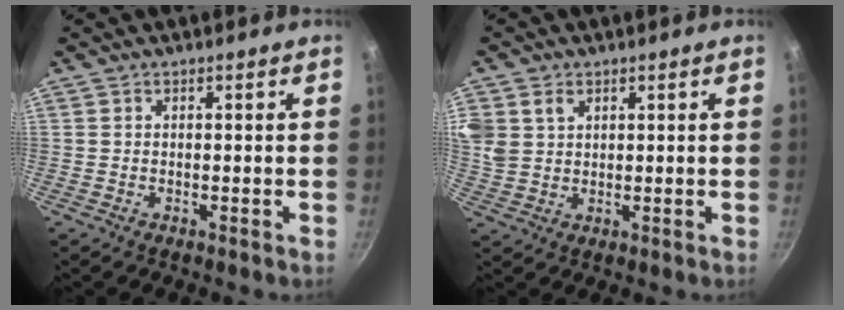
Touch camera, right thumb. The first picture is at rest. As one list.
[{"total": 10.3, "force": [3.9, 7.9, 5.4], "torque": [-0.125, 0.016, 0.085]}]